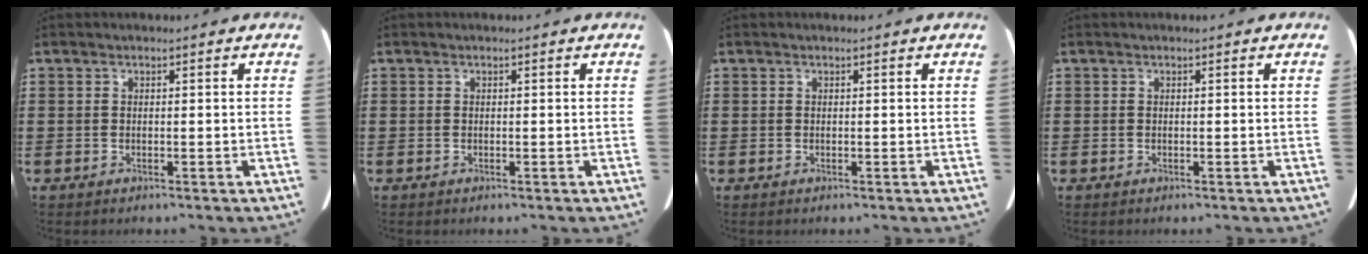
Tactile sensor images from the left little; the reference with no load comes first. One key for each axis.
{"total": 0.0}
{"total": 0.0}
{"total": 0.0}